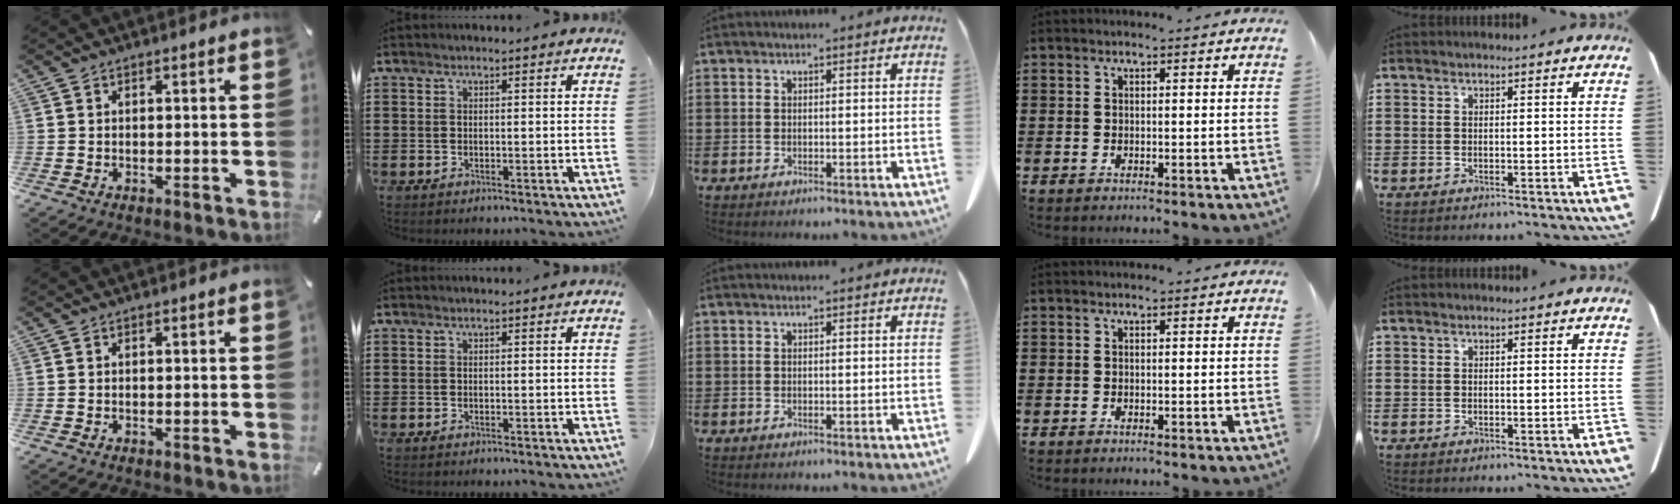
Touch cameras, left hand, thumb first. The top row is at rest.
{}